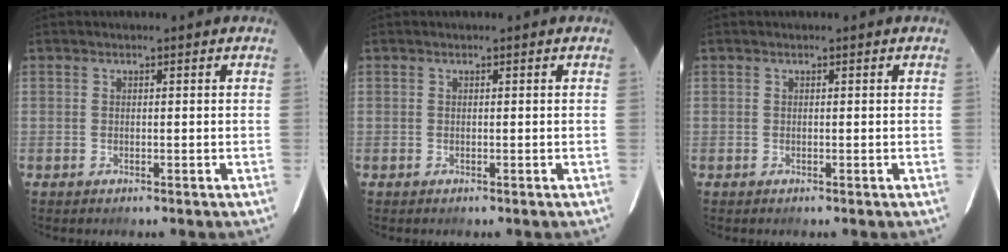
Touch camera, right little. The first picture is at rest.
{"total": 0.0}
{"total": 0.0}